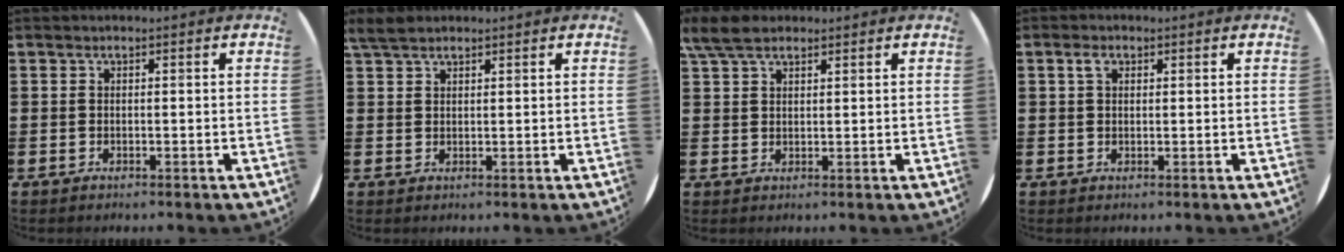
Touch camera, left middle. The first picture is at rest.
{"total": 2.6, "force": [2.2, 0.8, 1.1], "torque": [-0.018, 0.003, 0.039]}
{"total": 4.7, "force": [3.6, 1.8, 2.5], "torque": [-0.049, 0.001, 0.067]}
{"total": 1.8, "force": [0.9, 1.1, 1.1], "torque": [-0.017, 0.003, 0.015]}